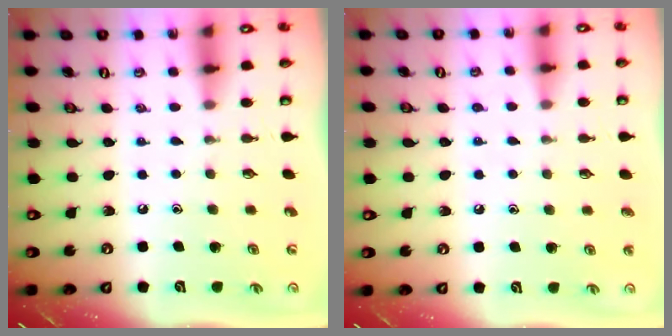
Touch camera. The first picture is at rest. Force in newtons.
{"total": 4.1, "press": 4.1, "slide": 0.5}